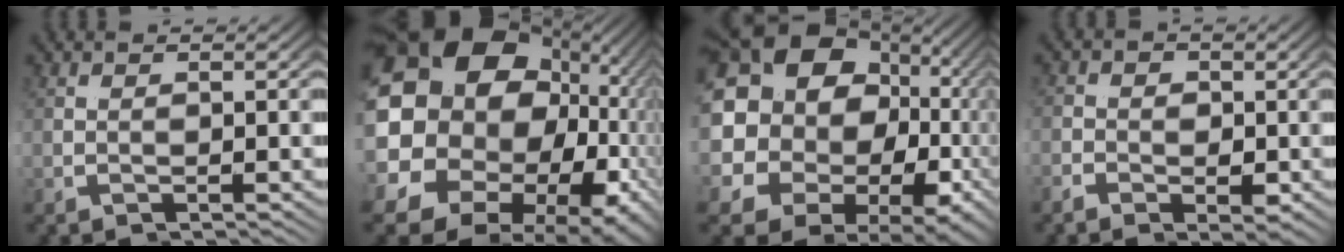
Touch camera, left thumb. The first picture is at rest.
{"total": 22.8, "force": [2.6, 15.3, 16.7], "torque": [-0.309, -0.007, 0.031]}
{"total": 20.1, "force": [3.2, 14.5, 13.6], "torque": [-0.262, 0.005, 0.030]}
{"total": 1.0, "force": [0.5, 0.9, 0.2], "torque": [-0.003, 0.014, -0.009]}